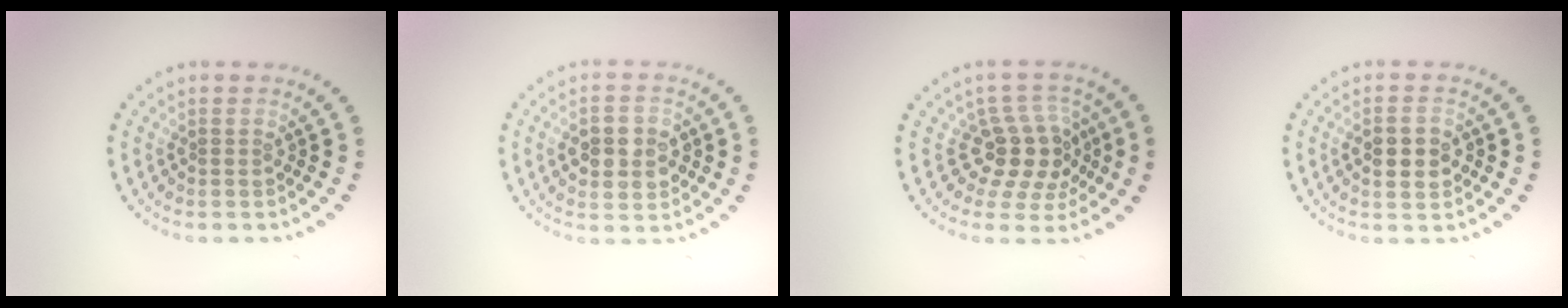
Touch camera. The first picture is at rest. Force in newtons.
{"total": 3.7, "press": 3.7, "slide": 0.5}
{"total": 4.0, "press": 3.5, "slide": 2.1}
{"total": 4.0, "press": 4.0, "slide": 0.2}